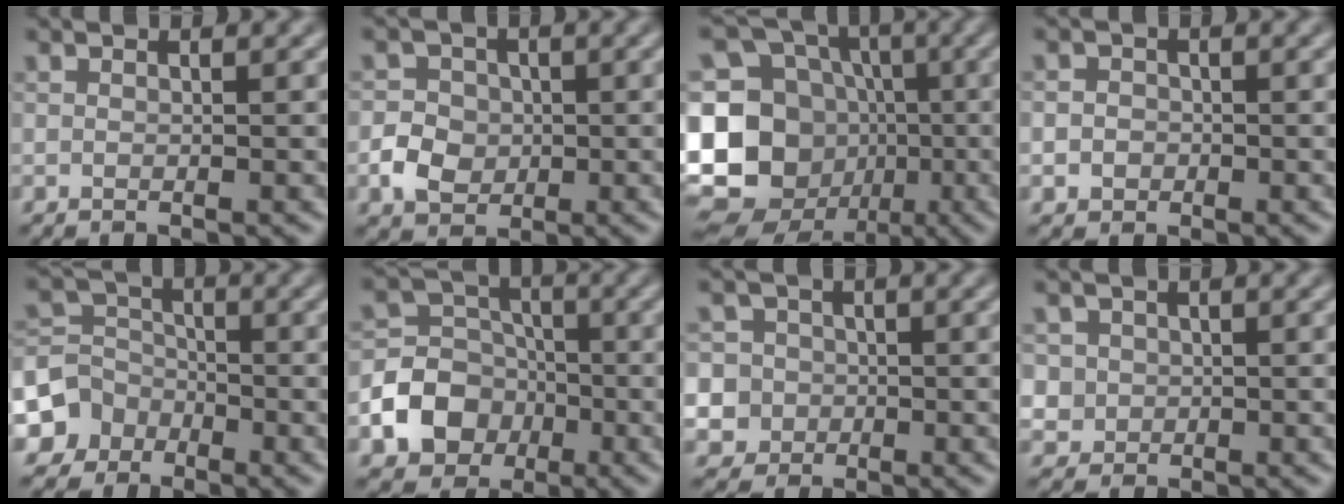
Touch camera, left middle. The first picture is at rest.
{"total": 3.2, "force": [-0.8, 2.8, 1.4], "torque": [-0.018, 0.001, -0.018]}
{"total": 16.4, "force": [-3.3, 14.7, 6.5], "torque": [-0.177, 0.007, -0.075]}
{"total": 1.8, "force": [-0.2, 1.6, 0.6], "torque": [0.008, 0.003, -0.013]}
{"total": 5.3, "force": [-2.8, 4.5, 0.6], "torque": [0.004, 0.003, -0.074]}
{"total": 6.5, "force": [-2.4, 5.5, 2.5], "torque": [-0.025, 0.000, -0.068]}
{"total": 7.3, "force": [-0.8, 7.1, 1.7], "torque": [-0.041, 0.018, -0.037]}
{"total": 2.7, "force": [0.4, 2.7, 0.6], "torque": [-0.004, 0.005, 0.012]}